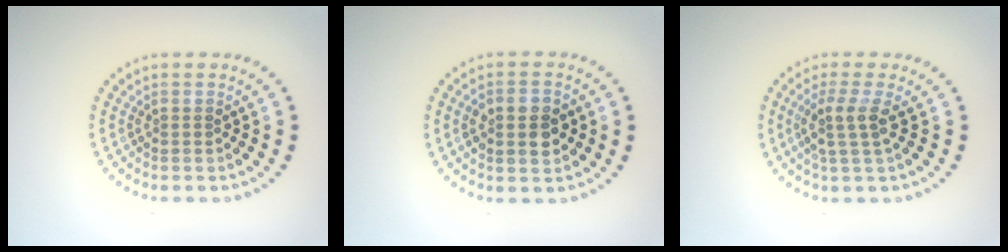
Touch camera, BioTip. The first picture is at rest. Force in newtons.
{"total": 3.8, "press": 3.8, "slide": 0.2}
{"total": 2.7, "press": 2.0, "slide": 1.8}